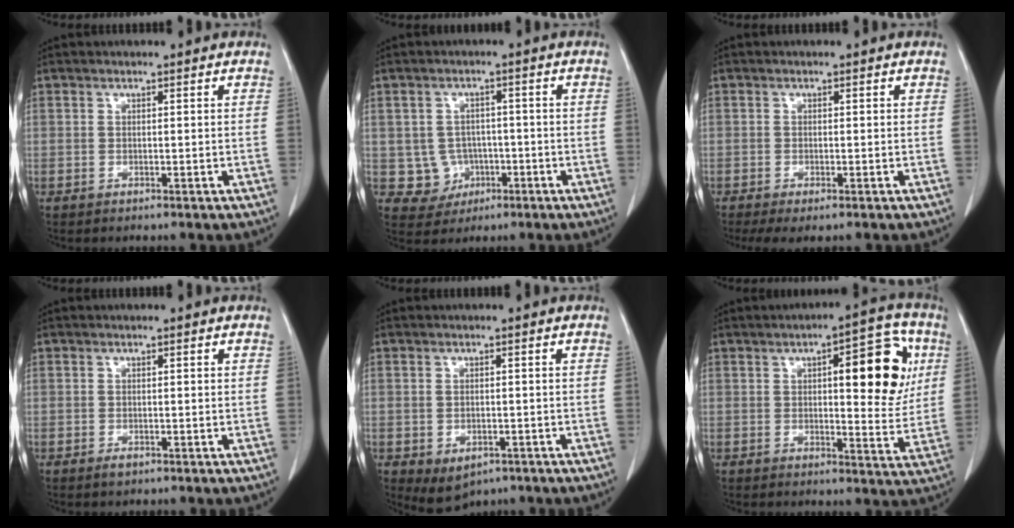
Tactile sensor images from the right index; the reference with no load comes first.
{"total": 5.3, "force": [-0.9, 5.2, 0.8], "torque": [-0.006, 0.009, -0.004]}
{"total": 3.1, "force": [-2.0, 0.8, 2.3], "torque": [-0.041, -0.010, -0.033]}
{"total": 0.9, "force": [-0.5, 0.5, 0.6], "torque": [-0.007, 0.000, -0.006]}
{"total": 4.2, "force": [-2.1, 2.8, 2.4], "torque": [-0.040, -0.005, -0.018]}
{"total": 13.0, "force": [3.5, 3.9, 11.9], "torque": [-0.148, 0.019, 0.043]}